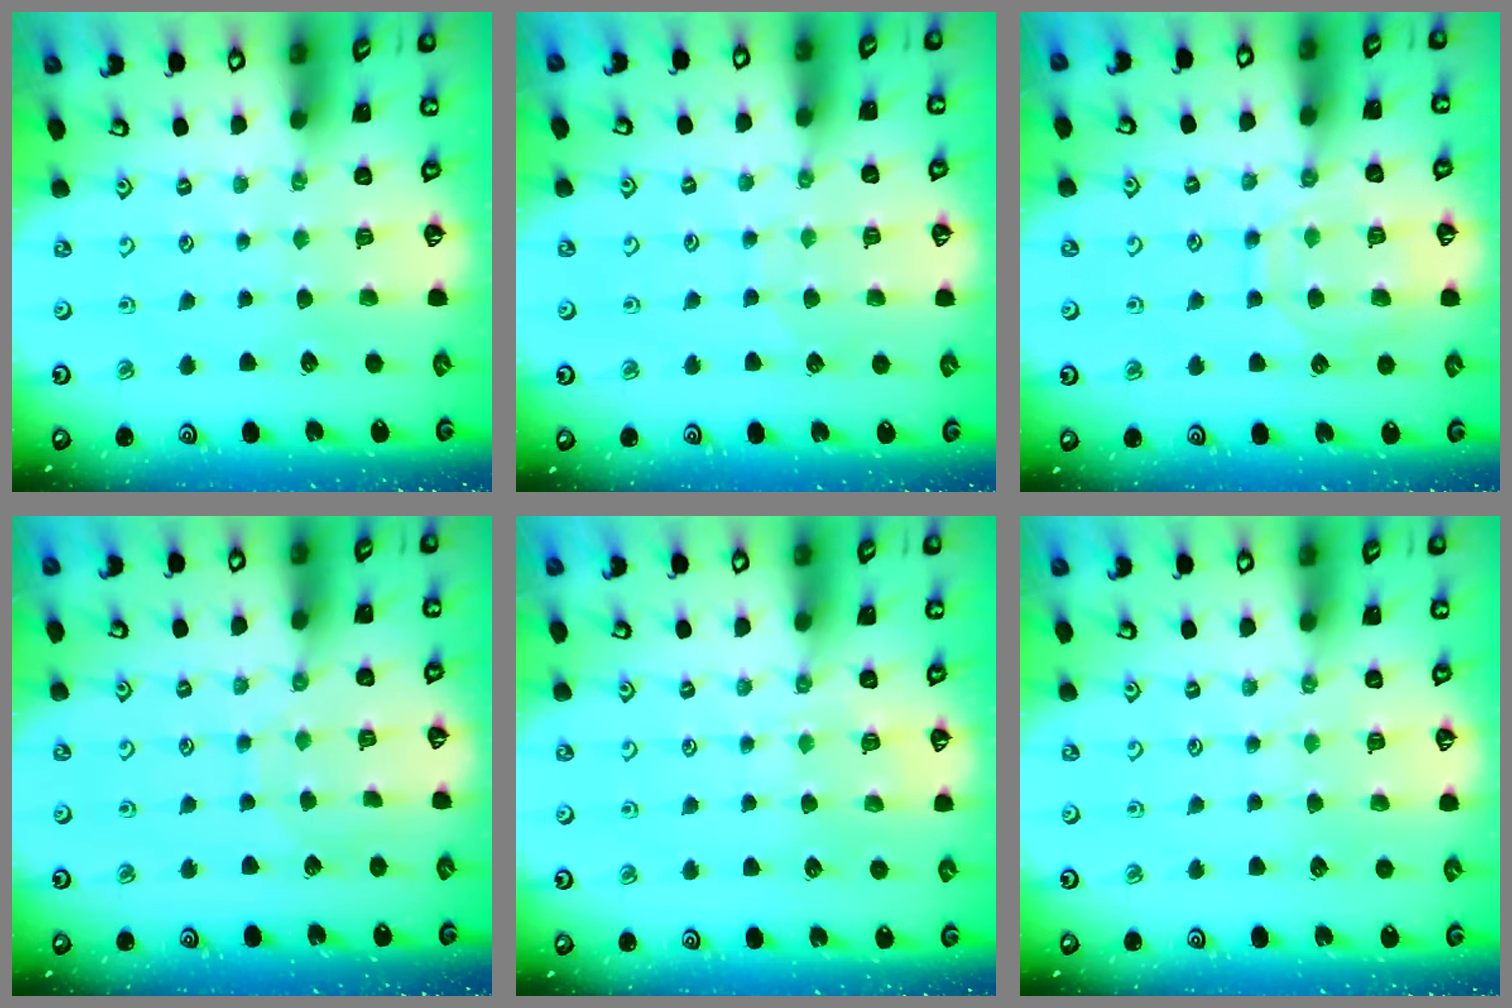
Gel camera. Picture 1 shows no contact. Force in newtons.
{"total": 5.1, "press": 5.1, "slide": 0.5}
{"total": 11.7, "press": 11.7, "slide": 1.1}
{"total": 4.1, "press": 4.1, "slide": 0.4}
{"total": 6.3, "press": 6.3, "slide": 0.4}
{"total": 4.4, "press": 4.4, "slide": 0.5}